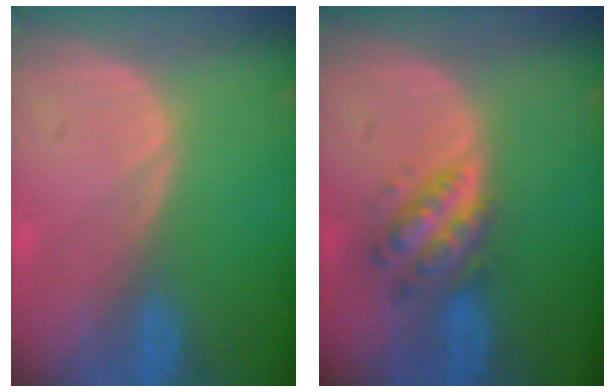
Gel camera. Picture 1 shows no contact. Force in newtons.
{"total": 5.5, "press": 5.5, "slide": 0.2}